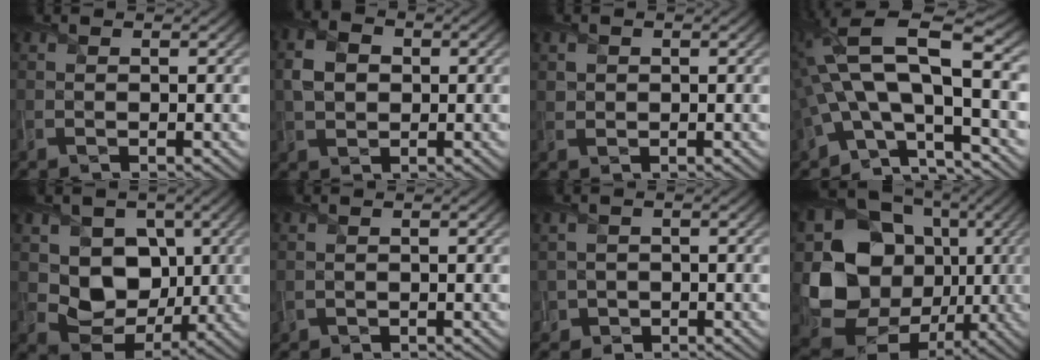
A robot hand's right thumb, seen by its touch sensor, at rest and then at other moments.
{"total": 4.0, "force": [0.2, 2.9, 2.8], "torque": [-0.065, 0.002, -0.002]}
{"total": 0.7, "force": [0.1, 0.7, 0.3], "torque": [-0.010, -0.004, 0.004]}
{"total": 14.5, "force": [-2.0, 6.2, 13.0], "torque": [-0.272, 0.007, -0.043]}
{"total": 7.8, "force": [1.5, 6.4, 4.2], "torque": [-0.099, -0.018, 0.021]}
{"total": 0.7, "force": [0.2, 0.7, 0.2], "torque": [-0.013, -0.003, 0.006]}
{"total": 1.8, "force": [-0.5, 1.7, 0.2], "torque": [-0.009, -0.008, -0.010]}
{"total": 17.5, "force": [-1.7, 14.5, 9.7], "torque": [-0.219, -0.037, -0.022]}